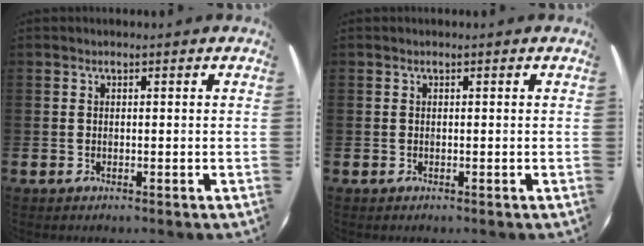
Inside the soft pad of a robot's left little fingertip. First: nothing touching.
{"total": 0.0}